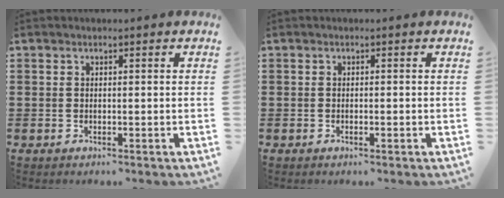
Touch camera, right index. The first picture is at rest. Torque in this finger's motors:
{"motor_torque": [-0.28, -0.05, 0.05, -0.01]}